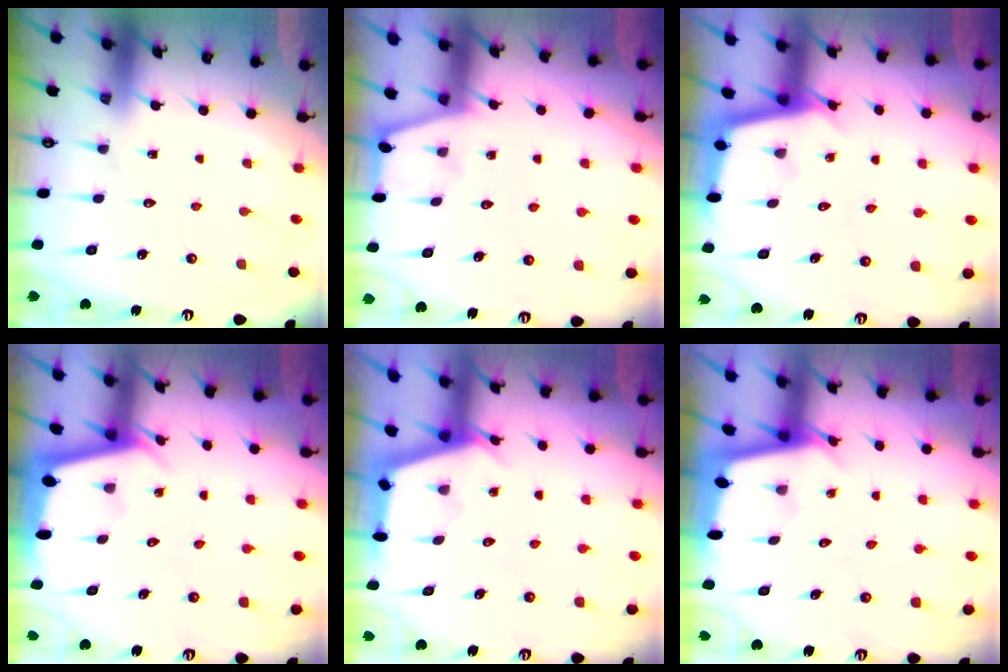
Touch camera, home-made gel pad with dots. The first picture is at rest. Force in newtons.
{"total": 0.7, "press": 0.7, "slide": 0.2}
{"total": 2.5, "press": 2.5, "slide": 0.2}
{"total": 2.2, "press": 2.2, "slide": 0.2}
{"total": 2.8, "press": 2.7, "slide": 0.3}
{"total": 1.8, "press": 1.8, "slide": 0.2}